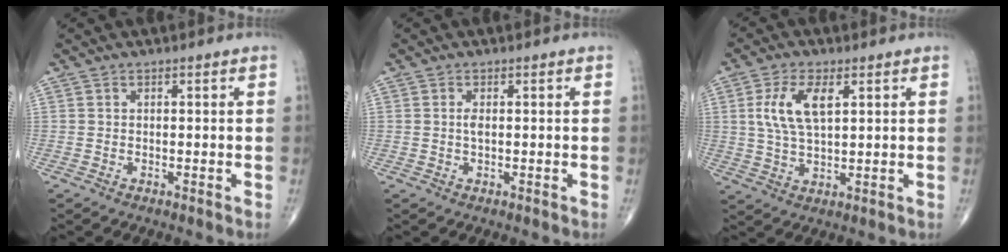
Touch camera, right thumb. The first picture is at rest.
{"total": 1.2, "force": [0.1, 0.5, 1.1], "torque": [-0.023, -0.001, 0.002]}
{"total": 8.6, "force": [2.5, 3.9, 7.2], "torque": [-0.146, -0.003, 0.050]}